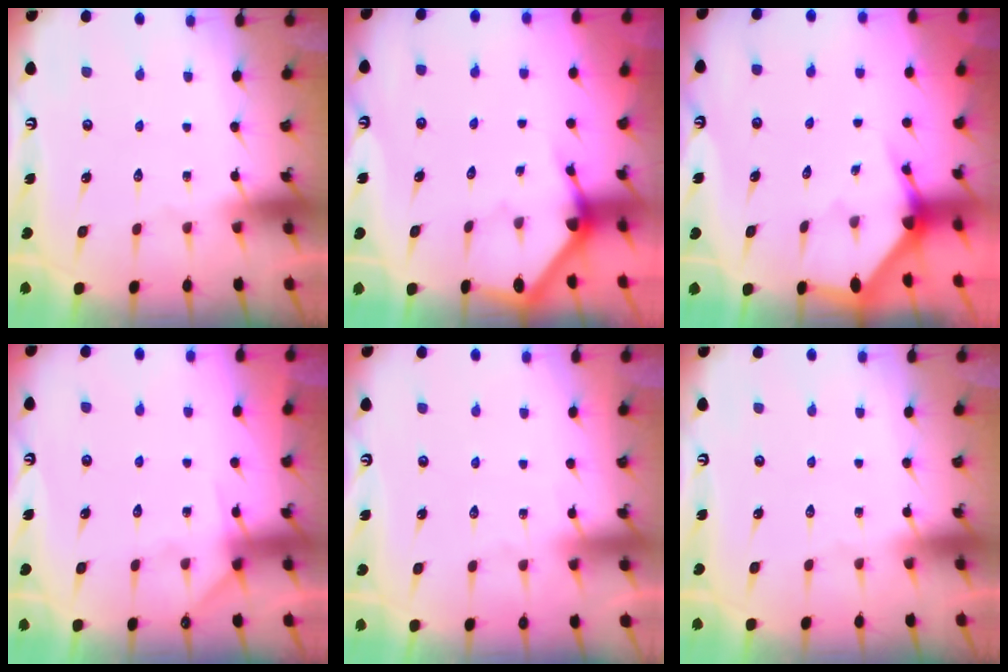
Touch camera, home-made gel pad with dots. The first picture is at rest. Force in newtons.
{"total": 3.3, "press": 3.3, "slide": 0.2}
{"total": 3.1, "press": 3.1, "slide": 0.2}
{"total": 5.2, "press": 5.1, "slide": 0.8}
{"total": 3.9, "press": 3.9, "slide": 0.5}
{"total": 0.0}